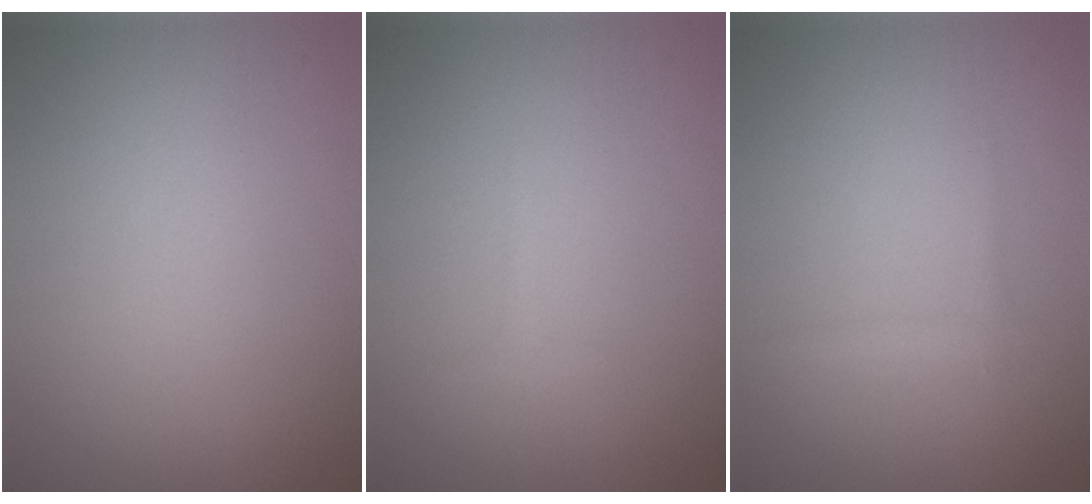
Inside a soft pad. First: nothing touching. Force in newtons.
{"total": 0.6, "press": 0.6, "slide": 0.0}
{"total": 0.8, "press": 0.8, "slide": 0.1}